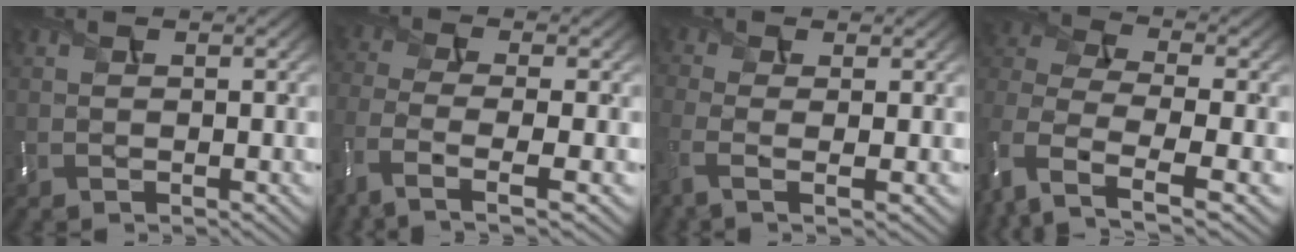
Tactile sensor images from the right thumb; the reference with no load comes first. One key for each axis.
{"total": 8.3, "fx": -4.4, "fy": 3.0, "fz": 6.4, "tx": -0.150, "ty": -0.019, "tz": -0.093}
{"total": 4.3, "fx": -1.4, "fy": 1.6, "fz": 3.8, "tx": -0.100, "ty": -0.011, "tz": -0.031}
{"total": 9.0, "fx": -2.9, "fy": 5.1, "fz": 6.8, "tx": -0.175, "ty": -0.010, "tz": -0.066}